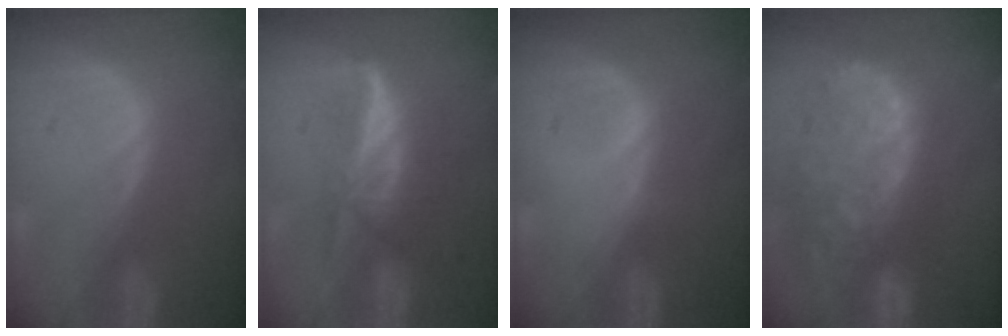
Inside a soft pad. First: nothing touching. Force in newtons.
{"total": 6.0, "press": 5.5, "slide": 2.4}
{"total": 0.0}
{"total": 13.5, "press": 11.1, "slide": 7.6}